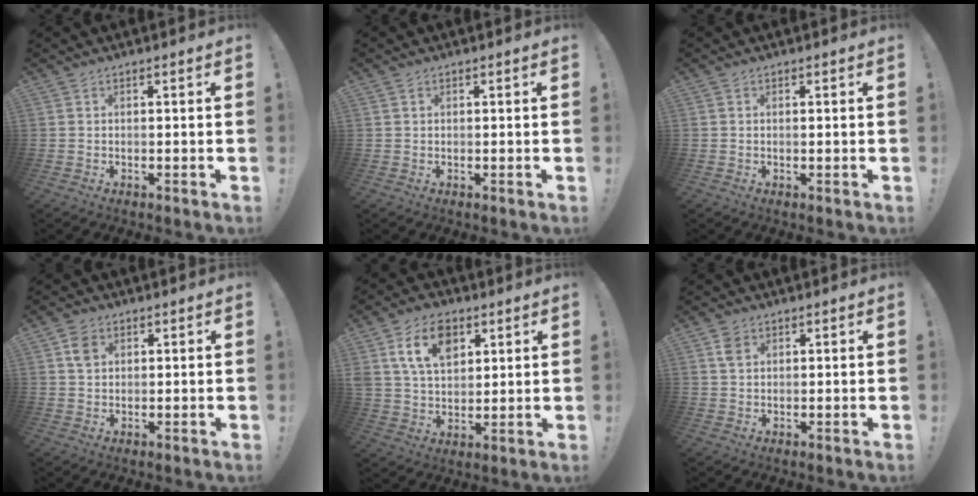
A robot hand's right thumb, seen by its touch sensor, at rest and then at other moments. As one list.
[{"total": 0.6, "force": [0.4, 0.4, 0.1], "torque": [0.005, -0.002, 0.006]}, {"total": 0.0}, {"total": 4.2, "force": [1.6, 3.2, 2.1], "torque": [-0.026, 0.000, 0.030]}, {"total": 13.6, "force": [6.2, 9.1, 7.9], "torque": [-0.128, -0.010, 0.117]}, {"total": 3.6, "force": [1.8, 2.5, 1.9], "torque": [-0.021, -0.003, 0.032]}]